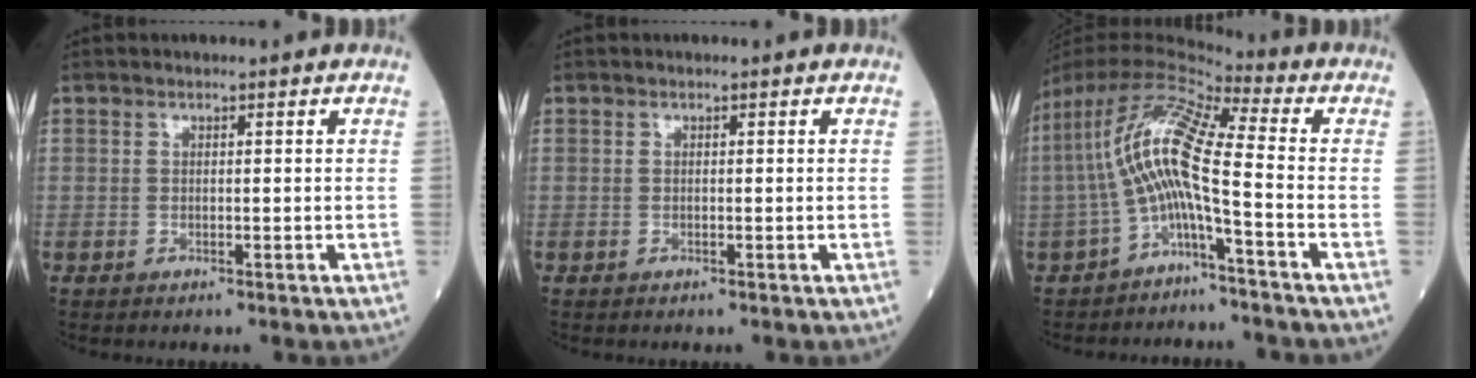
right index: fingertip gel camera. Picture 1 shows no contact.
{"total": 0.0}
{"total": 11.9, "force": [-2.3, 1.1, 11.6], "torque": [-0.236, 0.036, -0.055]}